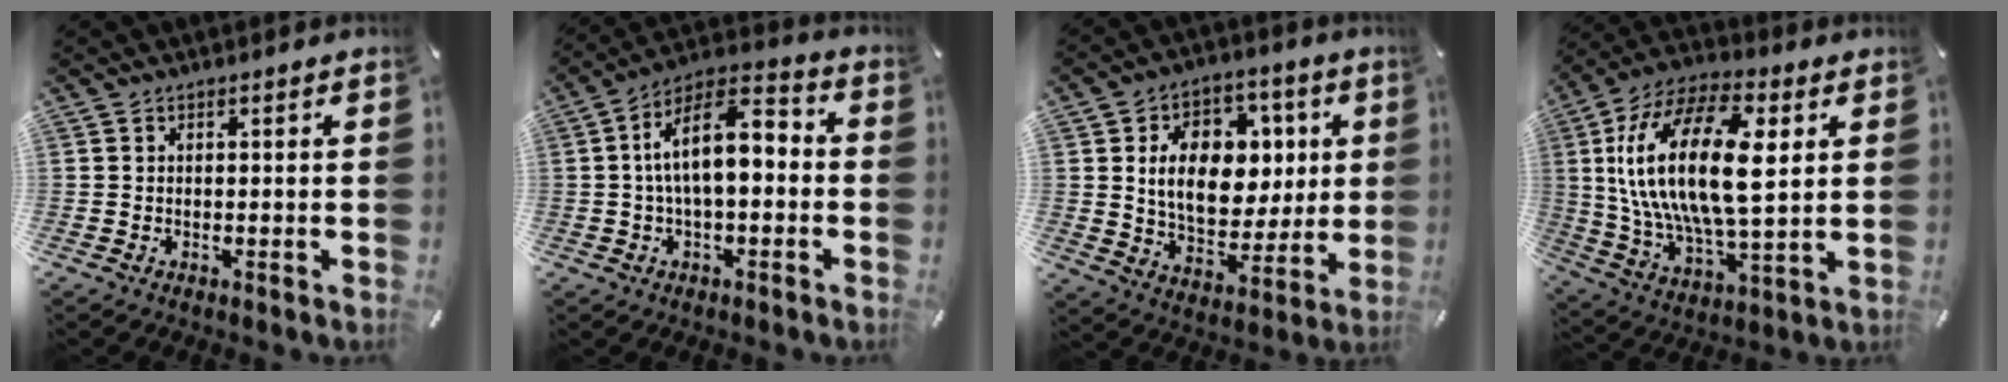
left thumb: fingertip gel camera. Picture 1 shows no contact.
{"total": 12.3, "force": [0.2, 6.1, 10.7], "torque": [-0.191, 0.009, 0.007]}
{"total": 15.2, "force": [2.6, 11.6, 9.4], "torque": [-0.163, 0.006, 0.053]}
{"total": 24.1, "force": [5.1, 11.5, 20.5], "torque": [-0.421, -0.003, 0.080]}